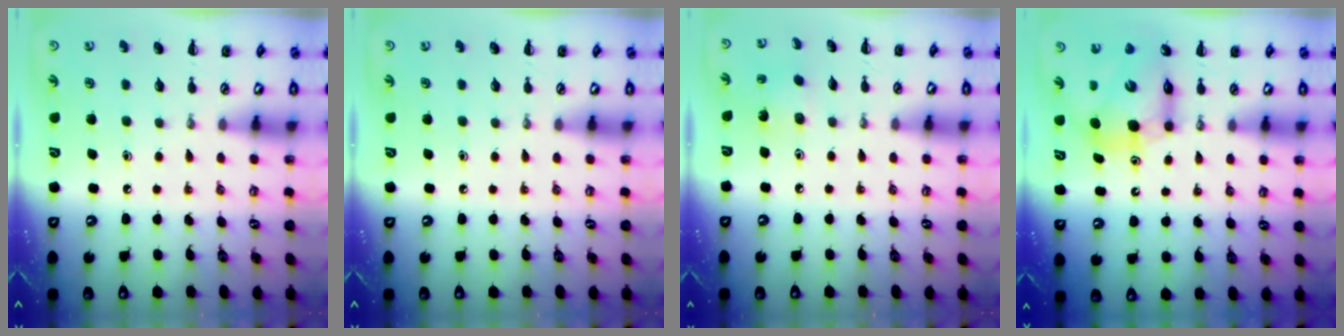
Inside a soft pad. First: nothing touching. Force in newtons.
{"total": 0.0}
{"total": 2.8, "press": 2.7, "slide": 0.8}
{"total": 7.4, "press": 7.1, "slide": 2.2}